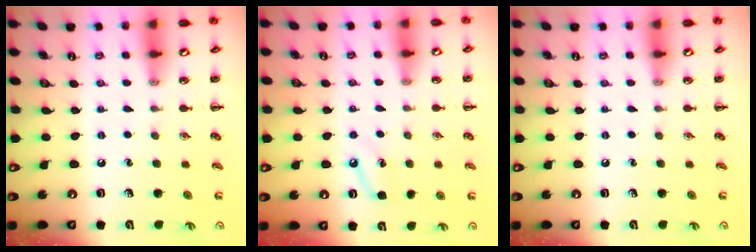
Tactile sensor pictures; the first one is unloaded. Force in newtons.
{"total": 4.3, "press": 4.0, "slide": 1.6}
{"total": 0.0}